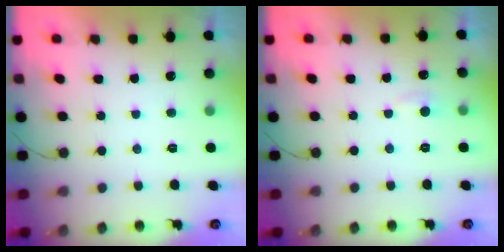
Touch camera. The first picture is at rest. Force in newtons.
{"total": 4.0, "press": 3.9, "slide": 0.5}